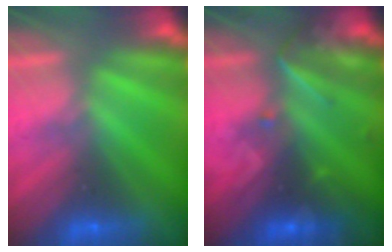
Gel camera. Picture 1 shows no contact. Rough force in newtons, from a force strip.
{"total": 2.7}